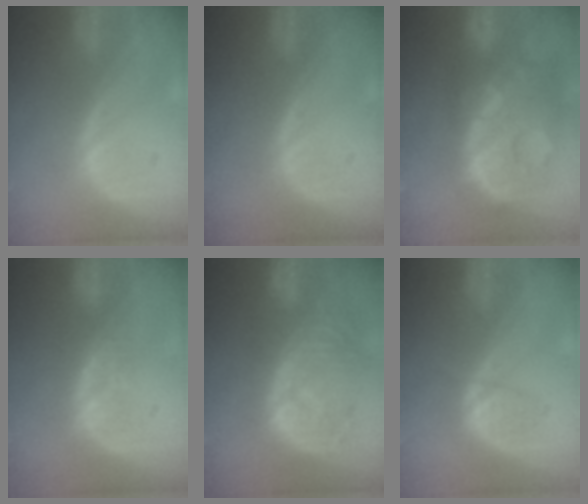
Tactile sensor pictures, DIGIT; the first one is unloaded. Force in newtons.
{"total": 0.0}
{"total": 13.8, "press": 11.2, "slide": 8.0}
{"total": 3.9, "press": 3.5, "slide": 1.8}
{"total": 11.3, "press": 9.9, "slide": 5.6}
{"total": 2.6, "press": 2.5, "slide": 0.5}